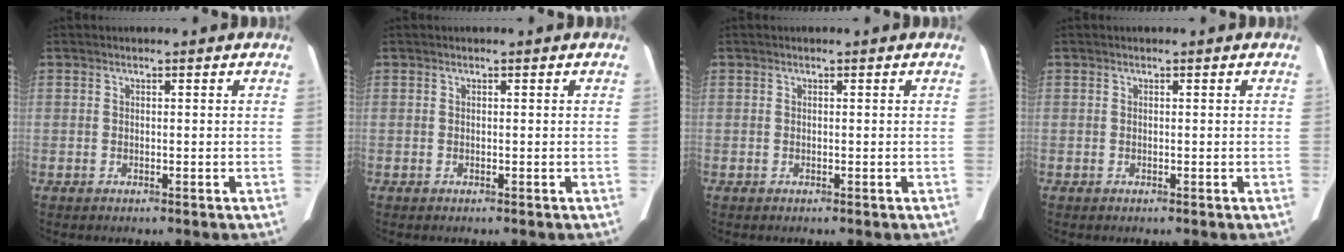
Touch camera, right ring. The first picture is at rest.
{"total": 0.0}
{"total": 0.0}
{"total": 0.0}